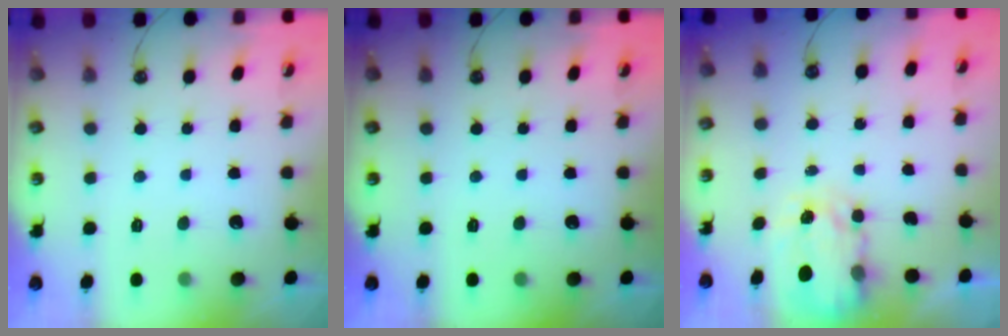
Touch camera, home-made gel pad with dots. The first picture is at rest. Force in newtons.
{"total": 0.0}
{"total": 3.8, "press": 3.8, "slide": 0.1}